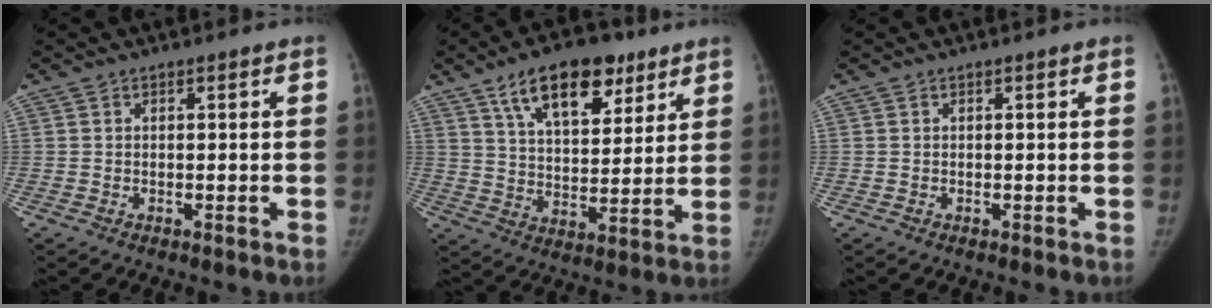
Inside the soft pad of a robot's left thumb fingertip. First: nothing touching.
{"total": 16.2, "force": [9.5, 8.2, 10.3], "torque": [-0.120, -0.036, 0.157]}
{"total": 0.0}